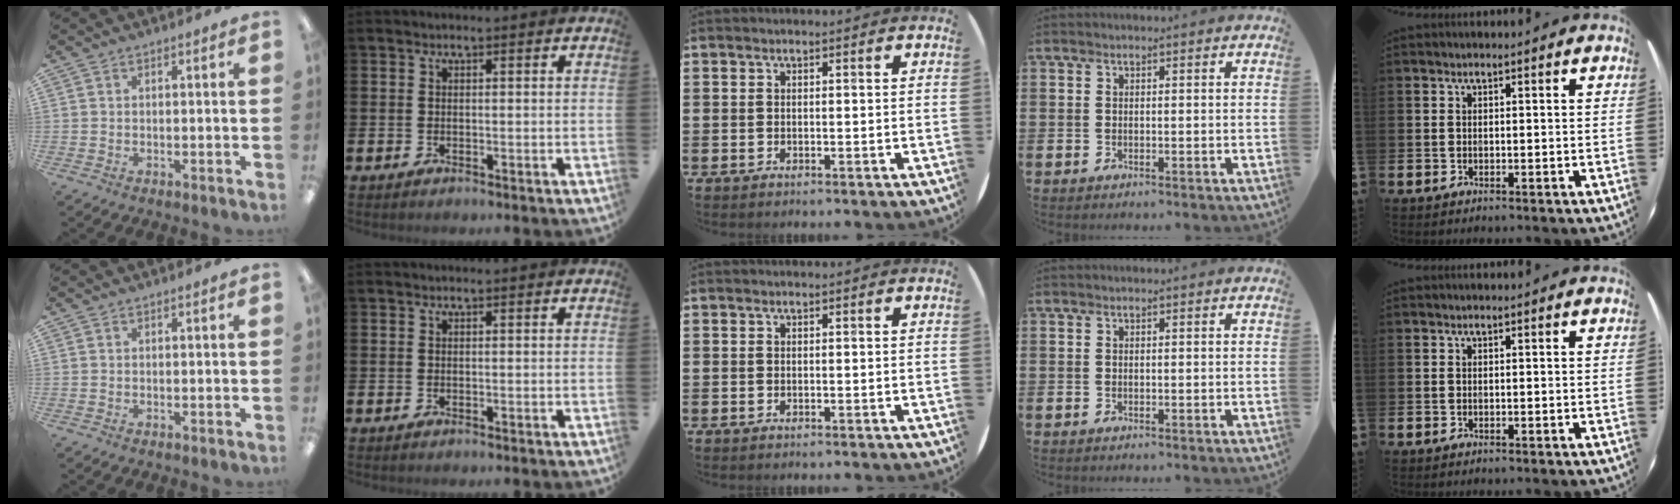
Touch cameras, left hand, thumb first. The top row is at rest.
{}